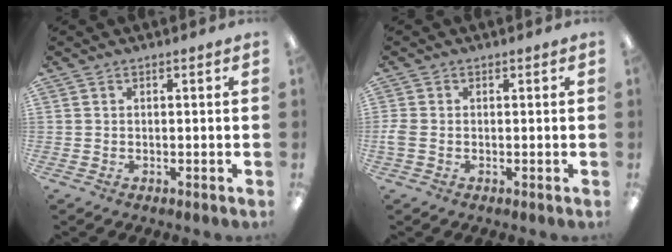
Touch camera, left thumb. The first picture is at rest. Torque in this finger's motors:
{"motor_torque": [-0.09, 0.10, 0.01, -0.05, 0.00]}